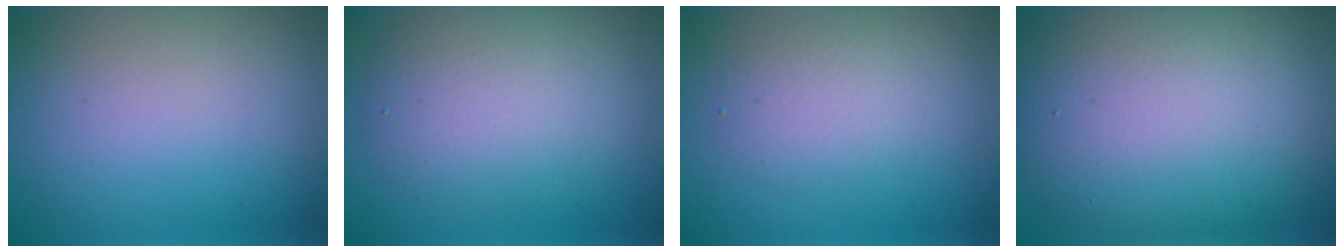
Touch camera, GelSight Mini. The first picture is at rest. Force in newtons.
{"total": 4.8, "press": 4.8, "slide": 0.1}
{"total": 2.8, "press": 2.8, "slide": 0.1}
{"total": 13.5, "press": 13.5, "slide": 0.6}